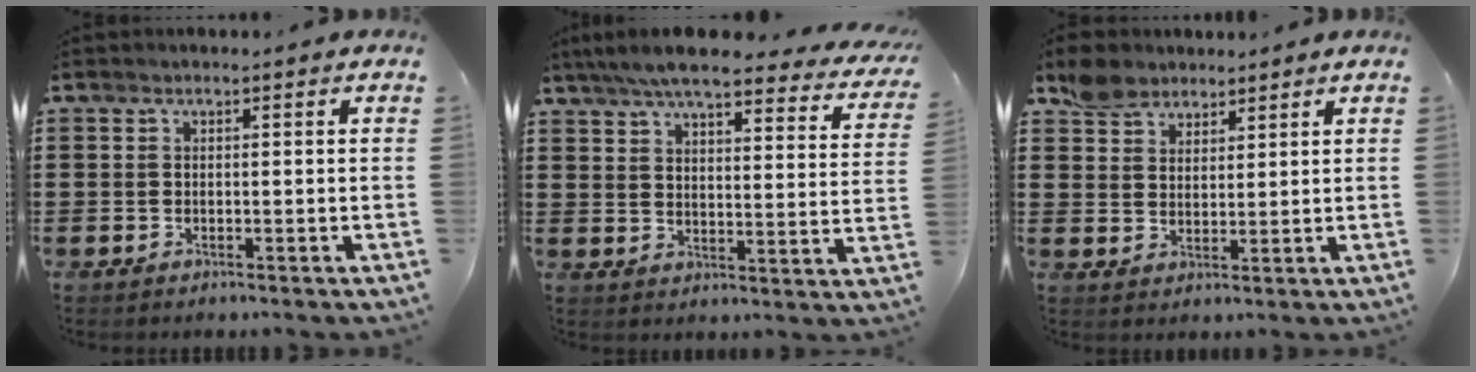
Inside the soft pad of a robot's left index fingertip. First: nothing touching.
{"total": 7.1, "force": [6.3, 0.4, 3.4], "torque": [-0.090, -0.031, 0.109]}
{"total": 4.6, "force": [3.7, 2.7, 0.4], "torque": [-0.027, 0.007, 0.073]}